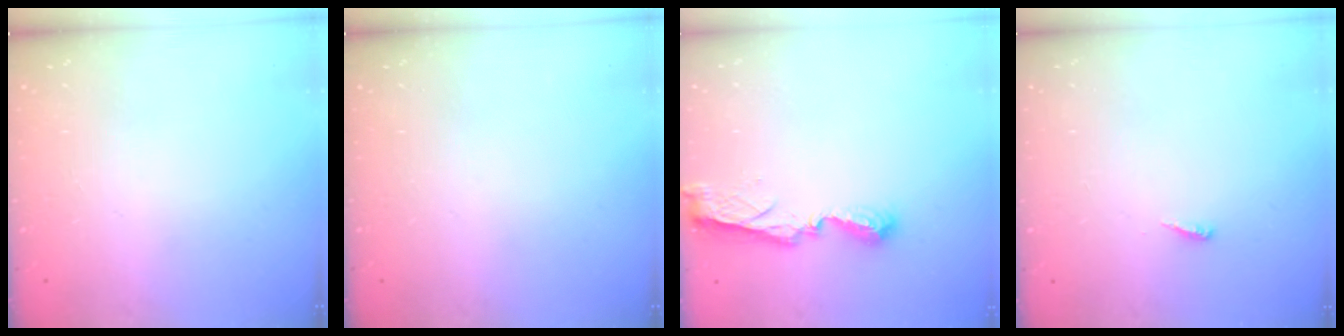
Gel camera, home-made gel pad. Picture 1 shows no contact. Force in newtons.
{"total": 0.0}
{"total": 7.8, "press": 7.8, "slide": 0.5}
{"total": 3.2, "press": 3.2, "slide": 0.2}